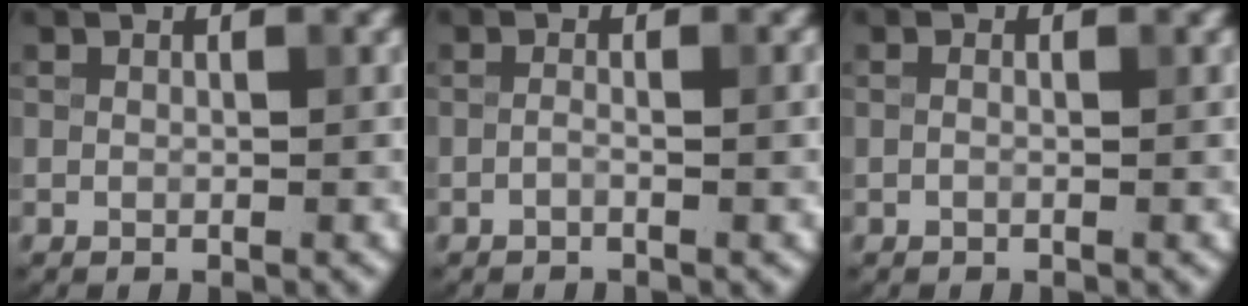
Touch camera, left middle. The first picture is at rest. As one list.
[{"total": 1.4, "force": [-0.5, 0.3, 1.3], "torque": [-0.020, 0.000, -0.013]}, {"total": 0.7, "force": [0.1, 0.4, 0.6], "torque": [-0.007, -0.010, -0.007]}]